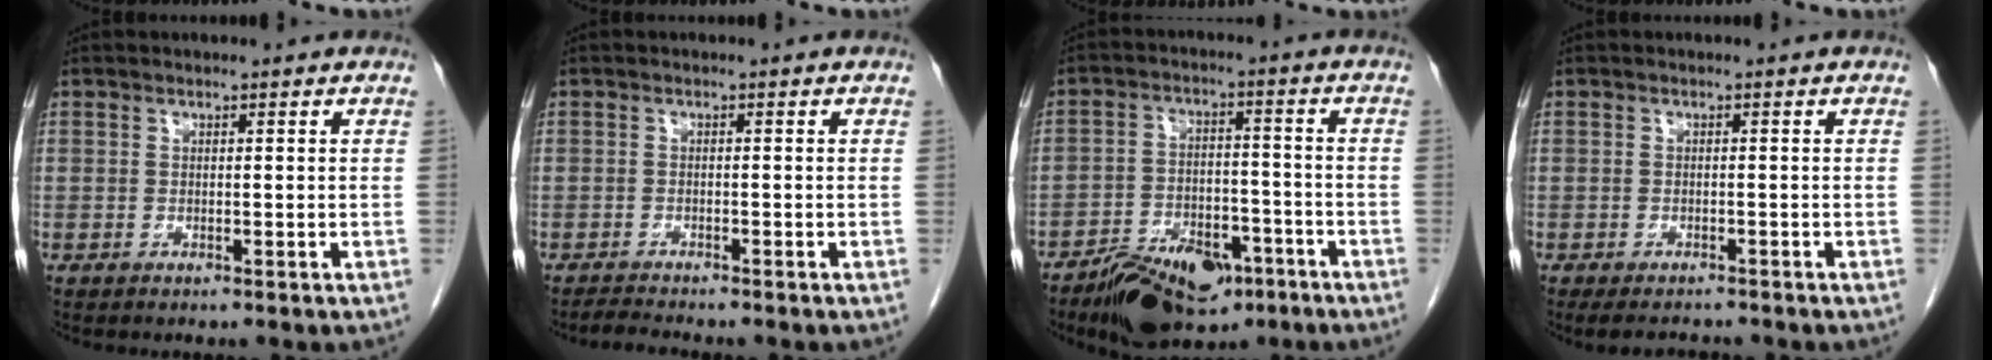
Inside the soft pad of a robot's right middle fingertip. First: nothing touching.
{"total": 2.0, "force": [-1.9, -0.4, 0.3], "torque": [-0.018, -0.013, -0.036]}
{"total": 11.6, "force": [-8.0, 5.3, 6.4], "torque": [-0.100, -0.001, -0.131]}
{"total": 3.7, "force": [-3.3, 1.0, 1.2], "torque": [-0.018, -0.009, -0.049]}